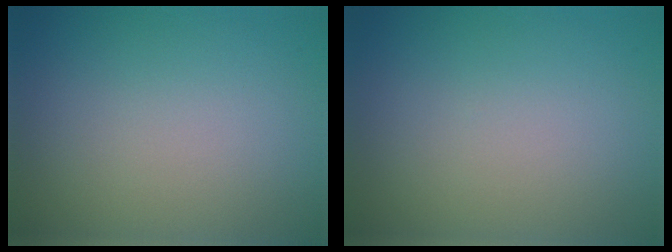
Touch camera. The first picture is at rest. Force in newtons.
{"total": 0.0}